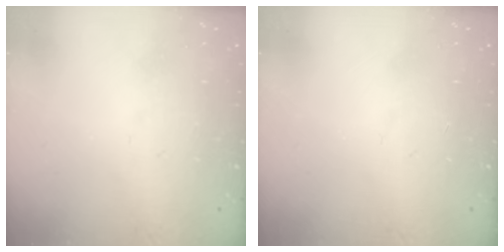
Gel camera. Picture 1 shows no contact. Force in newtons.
{"total": 0.0}